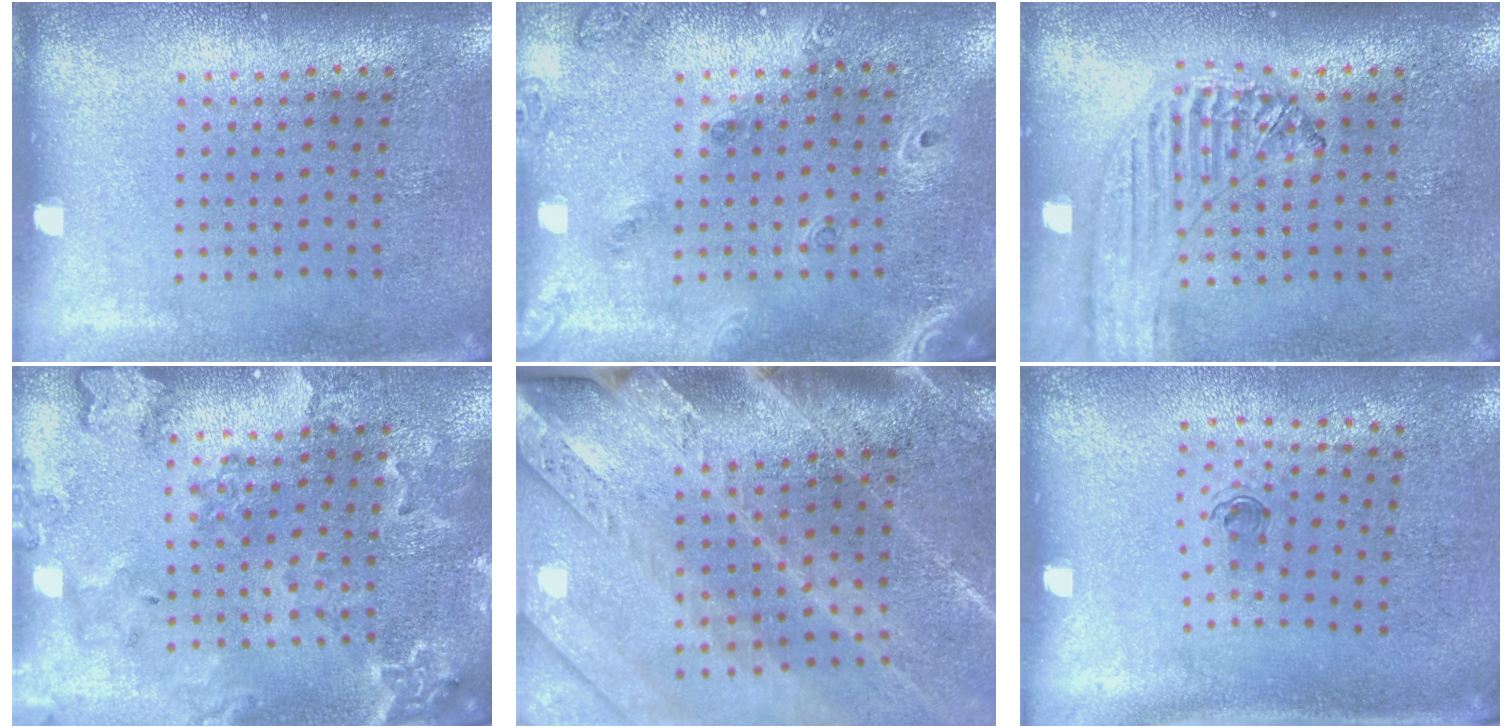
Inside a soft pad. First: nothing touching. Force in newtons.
{"total": 1.5, "press": 1.4, "slide": 0.5}
{"total": 1.3, "press": 1.3, "slide": 0.2}
{"total": 1.9, "press": 1.9, "slide": 0.2}
{"total": 3.6, "press": 3.0, "slide": 2.0}
{"total": 0.6, "press": 0.3, "slide": 0.5}